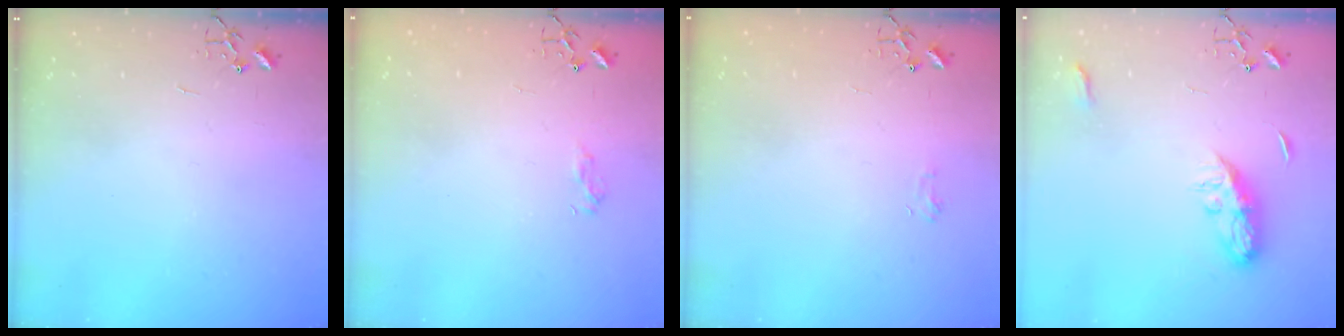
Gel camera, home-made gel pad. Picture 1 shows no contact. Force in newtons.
{"total": 7.1, "press": 7.1, "slide": 0.8}
{"total": 4.8, "press": 4.7, "slide": 0.6}
{"total": 8.2, "press": 8.1, "slide": 0.6}